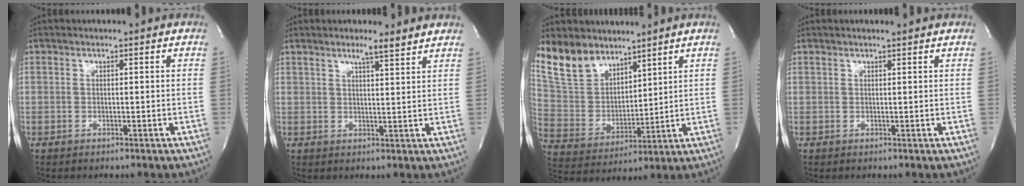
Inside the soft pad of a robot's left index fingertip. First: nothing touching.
{"total": 4.0, "force": [3.5, 0.2, 1.9], "torque": [-0.038, 0.004, 0.049]}
{"total": 11.9, "force": [9.6, 6.1, 3.6], "torque": [-0.085, 0.013, 0.202]}
{"total": 1.4, "force": [1.3, -0.1, 0.5], "torque": [-0.004, -0.002, 0.021]}